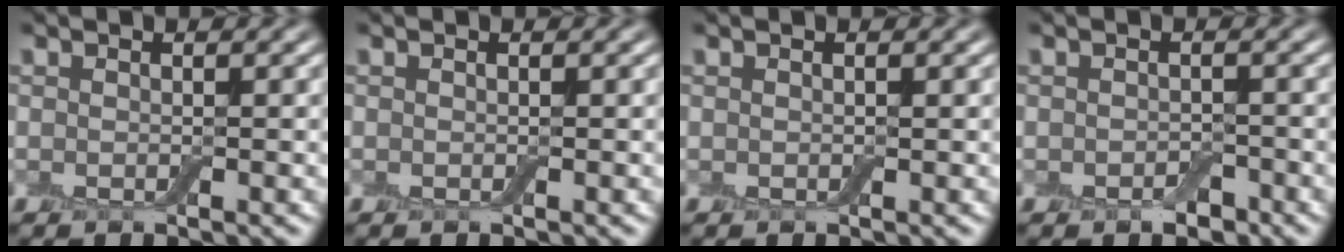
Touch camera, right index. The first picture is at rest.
{"total": 0.0}
{"total": 0.0}
{"total": 1.4, "force": [-0.8, 0.8, 0.8], "torque": [-0.014, -0.003, -0.013]}